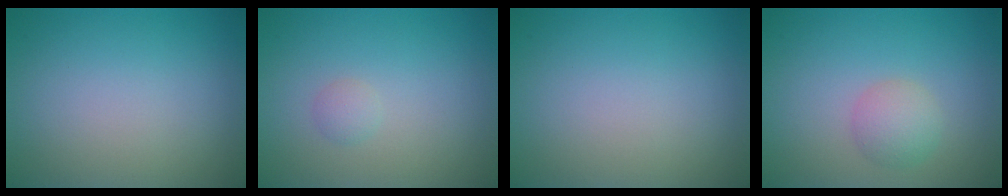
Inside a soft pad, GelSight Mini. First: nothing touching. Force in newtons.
{"total": 0.8, "press": 0.8, "slide": 0.1}
{"total": 0.0}
{"total": 2.3, "press": 2.3, "slide": 0.1}